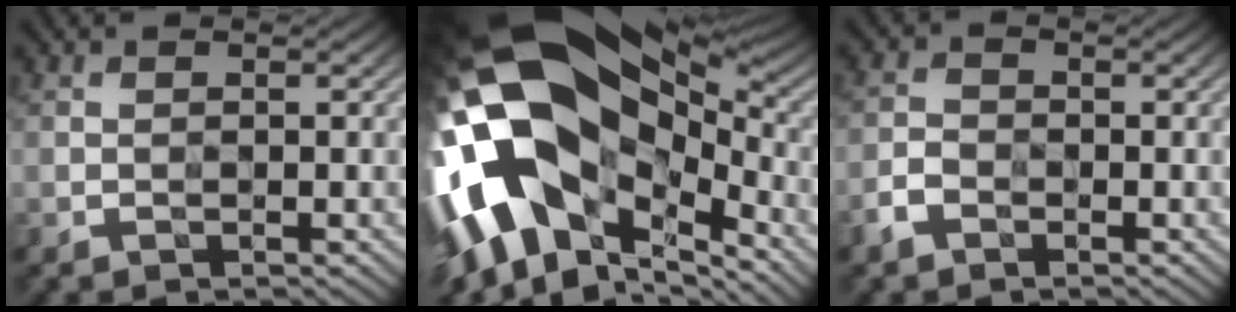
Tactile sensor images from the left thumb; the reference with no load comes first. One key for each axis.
{"total": 20.1, "fx": -2.2, "fy": 13.0, "fz": 15.1, "tx": -0.306, "ty": -0.038, "tz": -0.003}
{"total": 2.3, "fx": -1.5, "fy": 1.4, "fz": 0.9, "tx": -0.023, "ty": -0.002, "tz": -0.041}